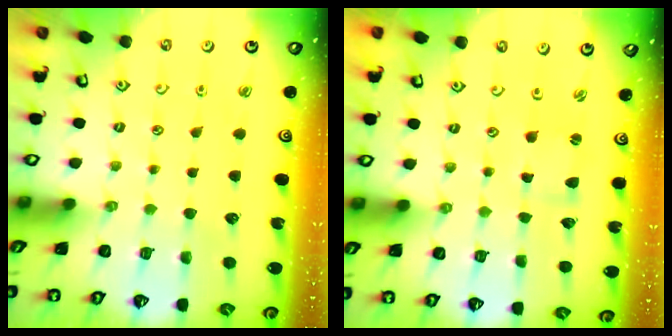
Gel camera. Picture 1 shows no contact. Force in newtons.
{"total": 1.1, "press": 1.1, "slide": 0.2}